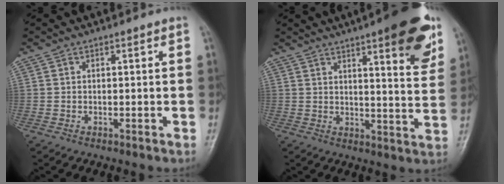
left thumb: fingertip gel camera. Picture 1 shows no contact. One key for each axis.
{"total": 15.2, "fx": 8.4, "fy": 3.5, "fz": 12.1, "tx": -0.129, "ty": -0.039, "tz": 0.110}